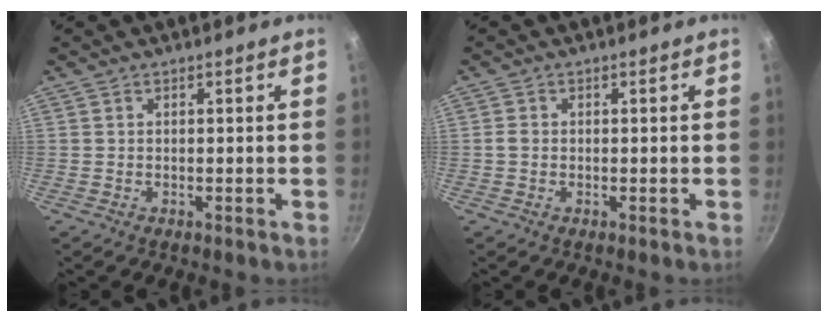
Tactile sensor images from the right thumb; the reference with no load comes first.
{"total": 1.2, "force": [-0.2, 1.0, 0.6], "torque": [-0.010, 0.006, -0.005]}